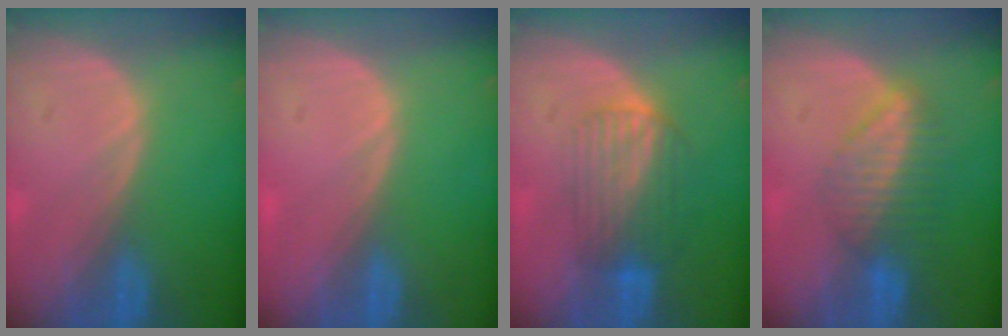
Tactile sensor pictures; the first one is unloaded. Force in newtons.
{"total": 0.5, "press": 0.1, "slide": 0.5}
{"total": 6.7, "press": 6.3, "slide": 2.3}
{"total": 6.8, "press": 5.8, "slide": 3.5}